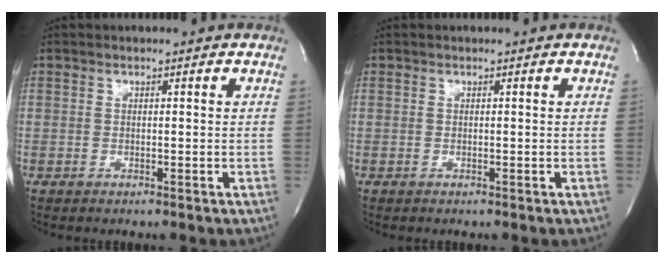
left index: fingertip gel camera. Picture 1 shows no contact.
{"total": 0.0}